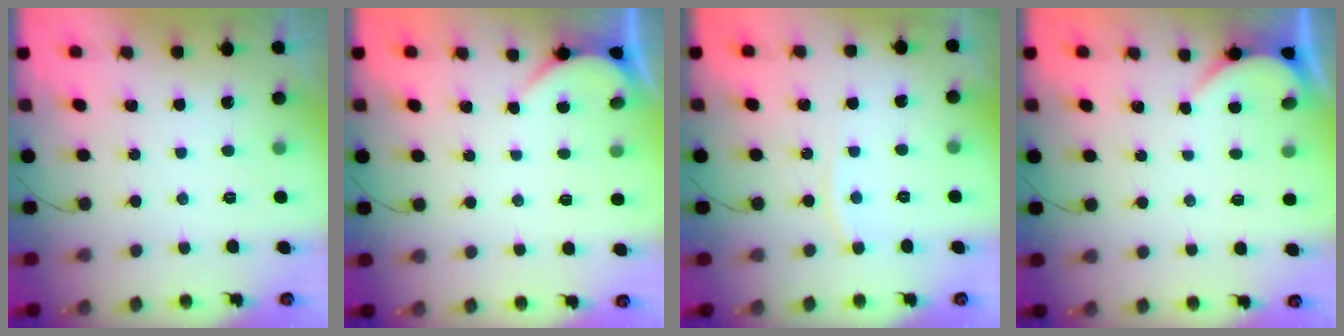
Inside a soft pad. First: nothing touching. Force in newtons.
{"total": 2.7, "press": 2.7, "slide": 0.3}
{"total": 3.7, "press": 3.7, "slide": 0.5}
{"total": 2.3, "press": 2.3, "slide": 0.2}